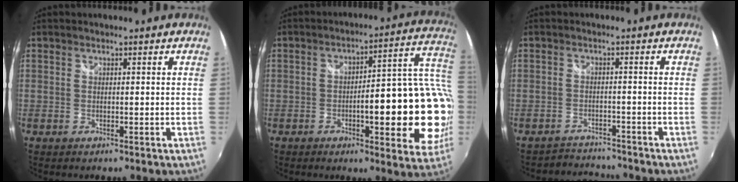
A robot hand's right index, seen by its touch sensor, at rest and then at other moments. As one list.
[{"total": 20.1, "force": [-4.5, 5.6, 18.8], "torque": [-0.240, 0.013, -0.056]}, {"total": 4.5, "force": [-4.4, 0.9, -0.4], "torque": [-0.006, 0.006, -0.075]}]